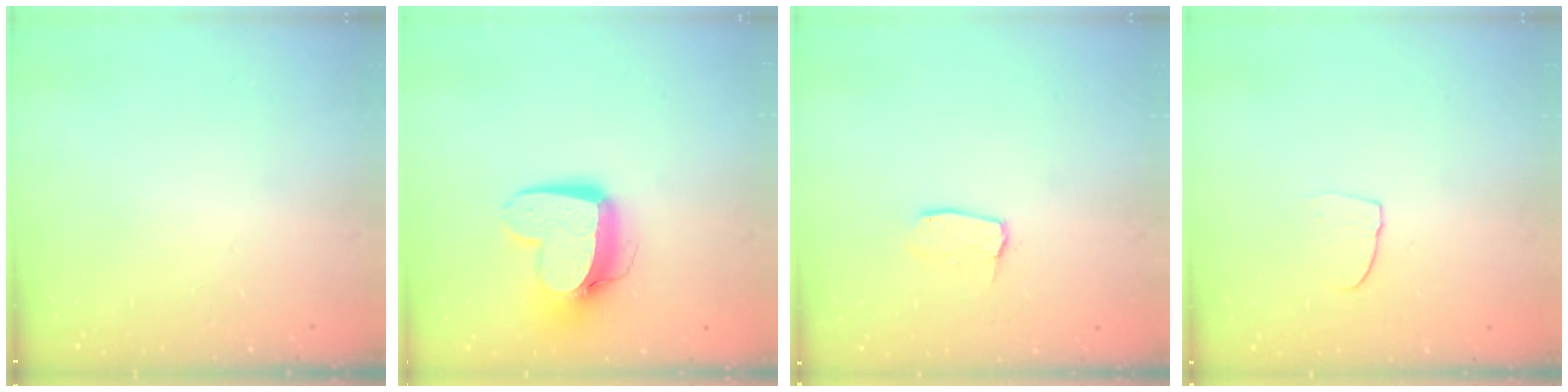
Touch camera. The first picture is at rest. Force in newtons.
{"total": 13.0, "press": 12.9, "slide": 1.4}
{"total": 5.6, "press": 5.6, "slide": 0.4}
{"total": 5.0, "press": 4.9, "slide": 0.5}